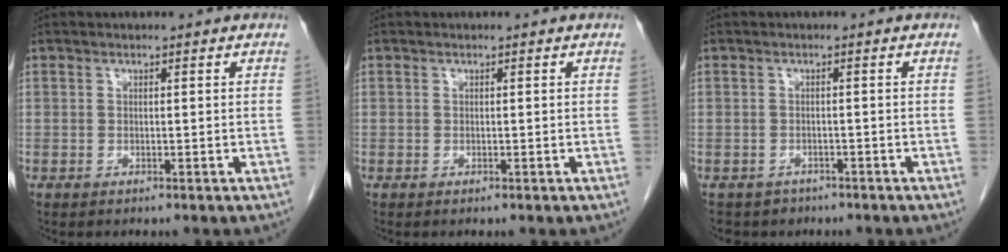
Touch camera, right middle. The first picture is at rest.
{"total": 0.0}
{"total": 3.0, "force": [-2.2, 2.1, -0.3], "torque": [-0.001, 0.005, -0.036]}